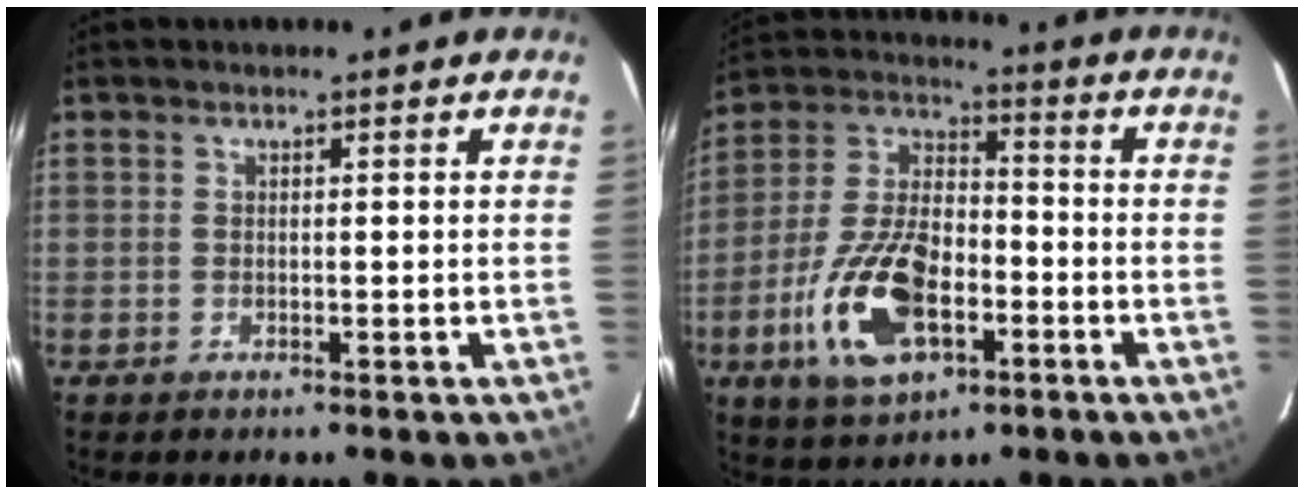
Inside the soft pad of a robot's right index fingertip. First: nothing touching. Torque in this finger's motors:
{"motor_torque": [1.35, -0.79, 0.65, 0.21]}